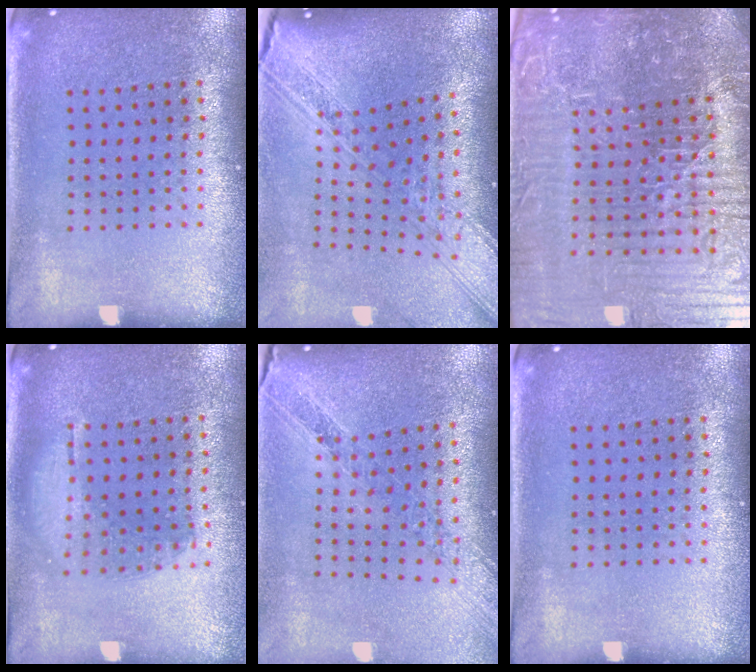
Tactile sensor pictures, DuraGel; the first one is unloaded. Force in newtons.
{"total": 3.8, "press": 2.7, "slide": 2.7}
{"total": 7.7, "press": 6.9, "slide": 3.4}
{"total": 1.2, "press": 1.1, "slide": 0.5}
{"total": 1.1, "press": 1.1, "slide": 0.3}
{"total": 0.0}